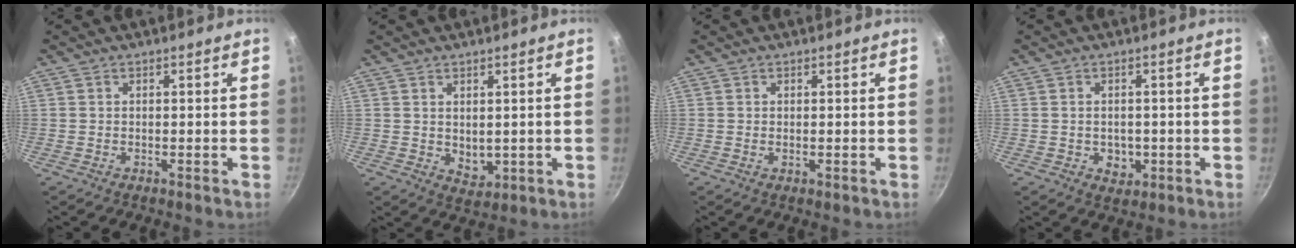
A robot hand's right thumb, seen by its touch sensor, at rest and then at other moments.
{"total": 3.7, "force": [0.8, 2.5, 2.5], "torque": [-0.028, -0.014, 0.024]}
{"total": 0.5, "force": [0.0, 0.2, 0.5], "torque": [-0.009, -0.002, 0.001]}
{"total": 3.7, "force": [-0.8, 2.9, 2.1], "torque": [-0.021, 0.002, -0.002]}